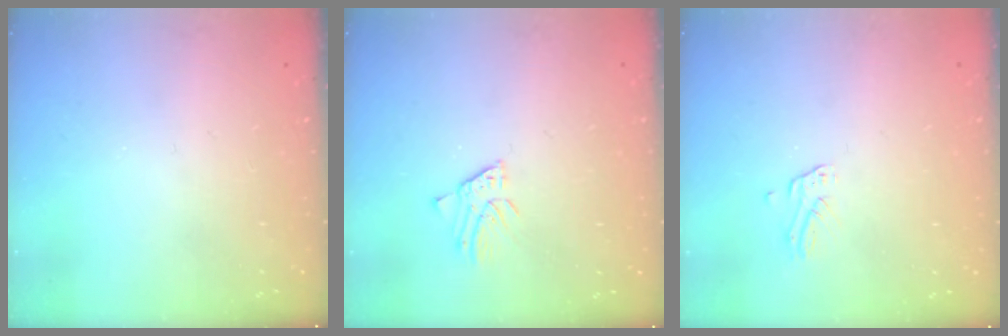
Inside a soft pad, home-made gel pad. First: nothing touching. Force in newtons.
{"total": 1.6, "press": 1.6, "slide": 0.0}
{"total": 2.0, "press": 2.0, "slide": 0.1}